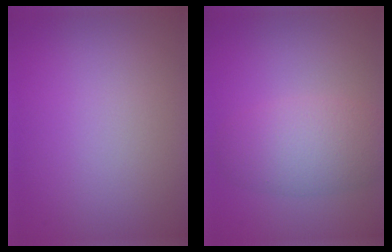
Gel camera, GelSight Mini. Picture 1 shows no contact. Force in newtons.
{"total": 4.4, "press": 4.4, "slide": 0.4}